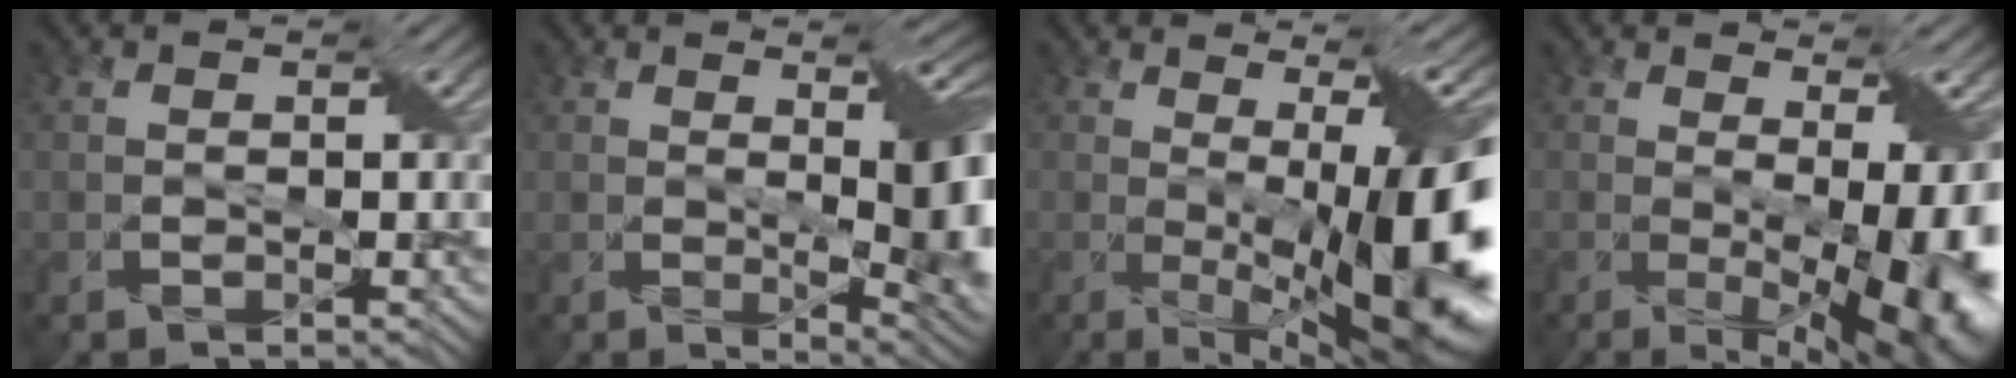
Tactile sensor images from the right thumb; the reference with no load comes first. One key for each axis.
{"total": 10.2, "fx": 0.7, "fy": 3.5, "fz": 9.6, "tx": -0.133, "ty": -0.010, "tz": 0.020}
{"total": 14.2, "fx": -1.4, "fy": 3.5, "fz": 13.7, "tx": -0.191, "ty": -0.014, "tz": -0.010}
{"total": 10.7, "fx": -1.3, "fy": 4.0, "fz": 9.8, "tx": -0.131, "ty": -0.026, "tz": -0.001}